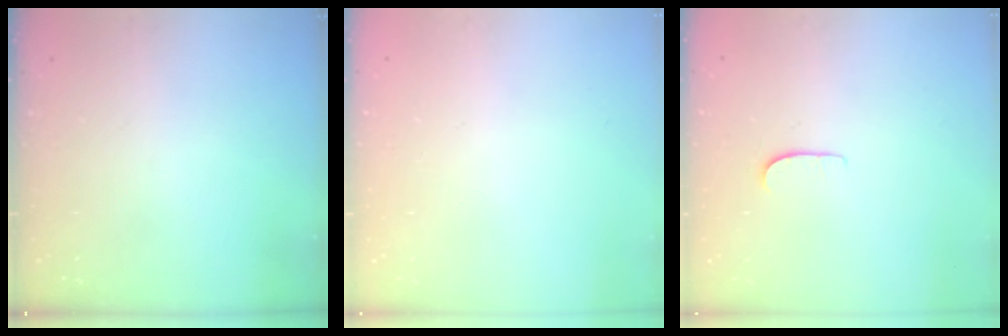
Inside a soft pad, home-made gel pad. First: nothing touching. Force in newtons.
{"total": 0.0}
{"total": 4.2, "press": 4.2, "slide": 0.4}